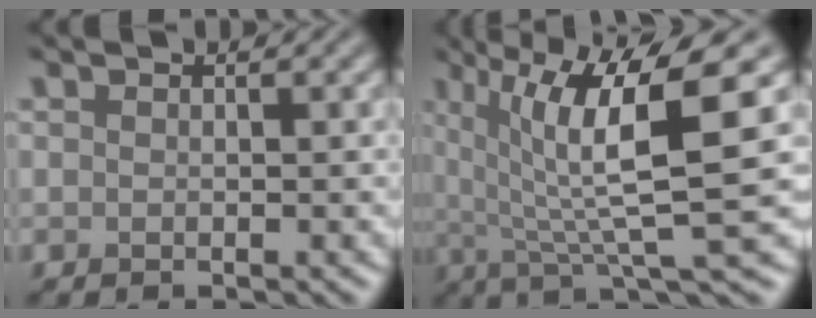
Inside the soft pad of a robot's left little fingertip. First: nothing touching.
{"total": 9.9, "force": [2.6, 2.0, 9.3], "torque": [-0.144, 0.002, 0.045]}